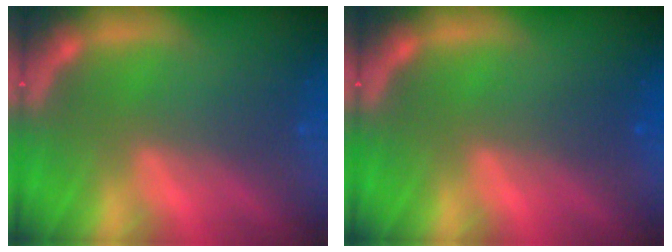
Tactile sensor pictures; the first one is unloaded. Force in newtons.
{"total": 1.0}